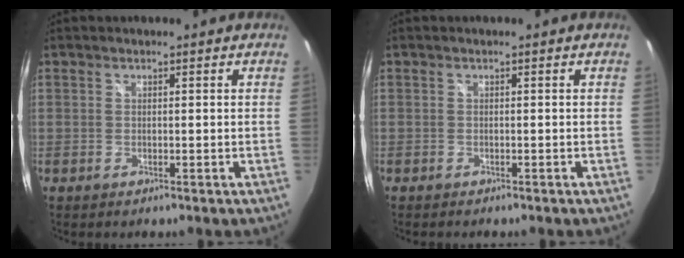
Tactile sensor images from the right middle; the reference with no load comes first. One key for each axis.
{"total": 0.6, "fx": -0.6, "fy": 0.1, "fz": 0.1, "tx": -0.002, "ty": -0.002, "tz": -0.011}